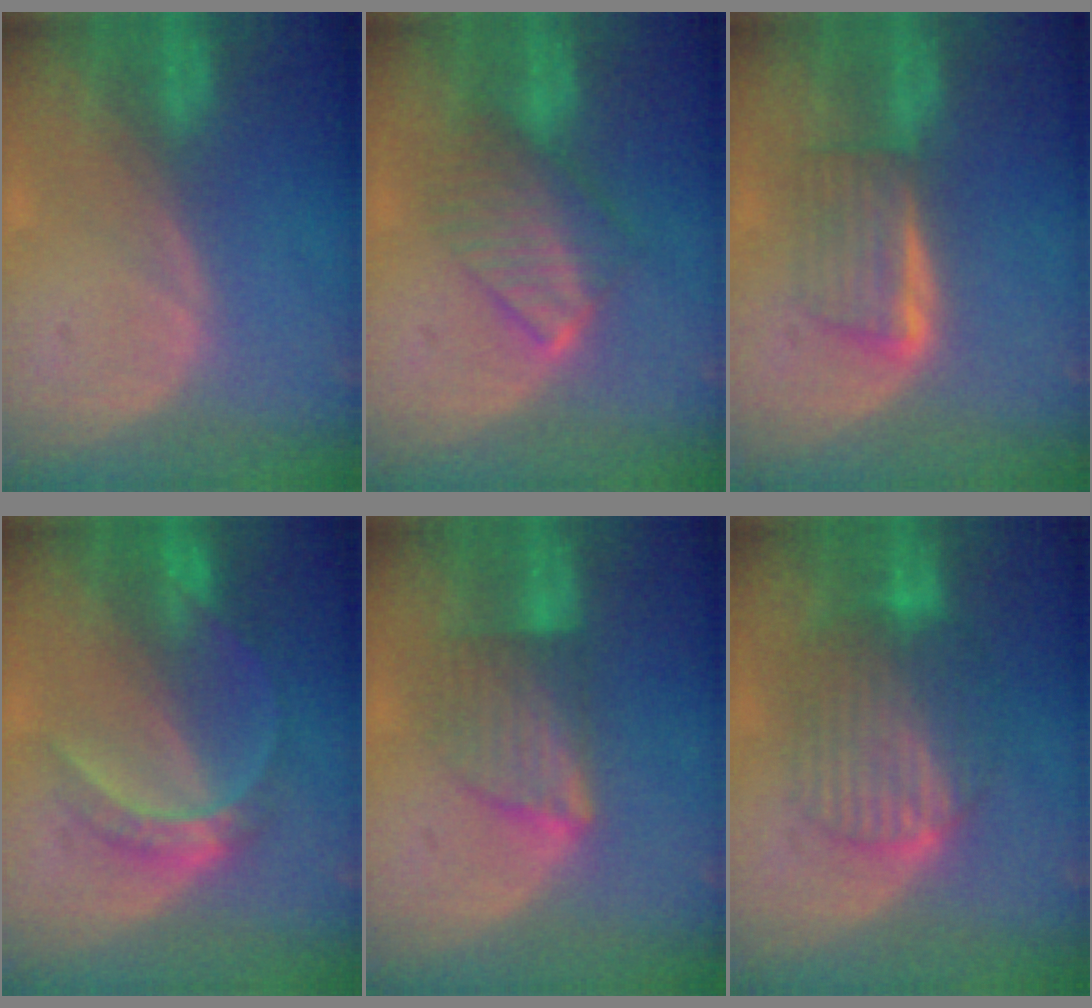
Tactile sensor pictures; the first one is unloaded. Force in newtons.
{"total": 6.5, "press": 6.5, "slide": 0.6}
{"total": 5.8, "press": 5.2, "slide": 2.6}
{"total": 5.2, "press": 5.2, "slide": 0.5}
{"total": 6.3, "press": 6.3, "slide": 0.4}
{"total": 8.4, "press": 8.4, "slide": 0.5}